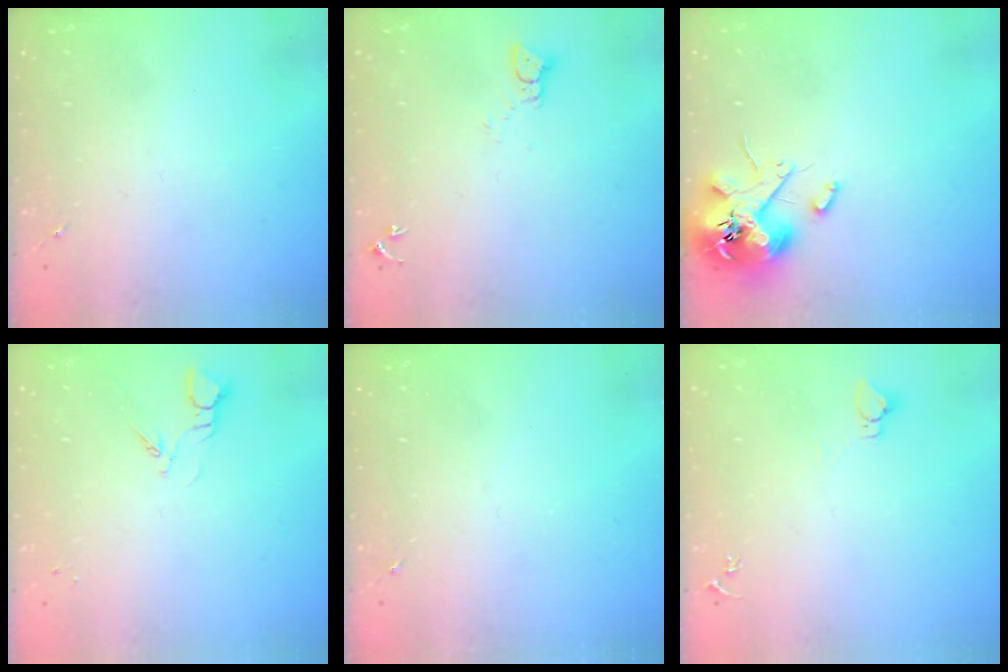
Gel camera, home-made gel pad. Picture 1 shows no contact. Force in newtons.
{"total": 2.4, "press": 2.4, "slide": 0.2}
{"total": 12.3, "press": 12.2, "slide": 1.9}
{"total": 3.2, "press": 3.1, "slide": 0.3}
{"total": 0.0}
{"total": 2.9, "press": 2.9, "slide": 0.1}